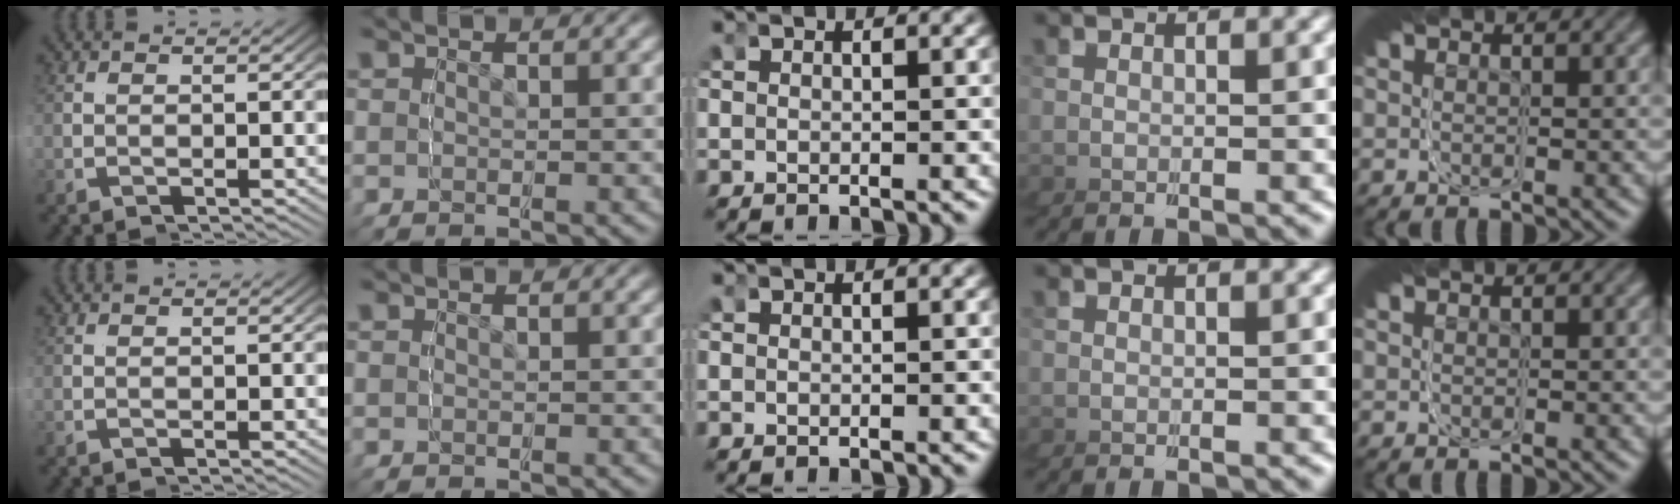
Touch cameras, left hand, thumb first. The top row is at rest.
{}